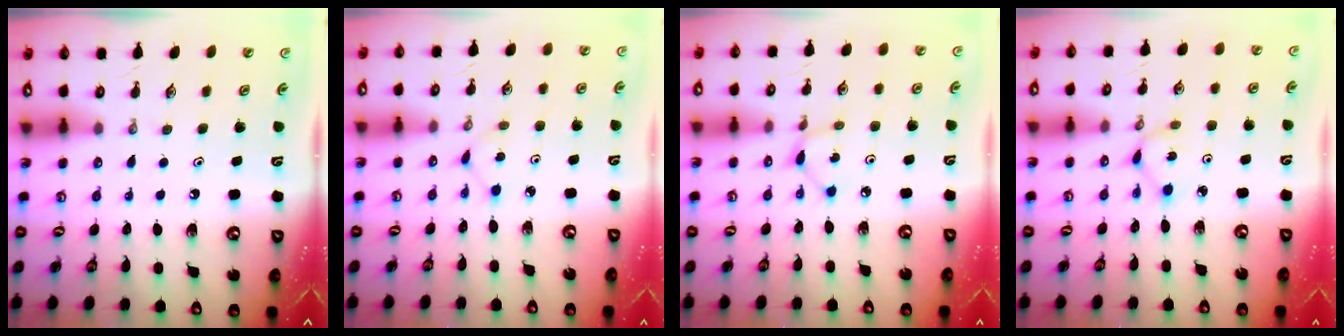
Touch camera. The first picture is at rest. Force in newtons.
{"total": 1.8, "press": 1.7, "slide": 0.2}
{"total": 2.5, "press": 2.5, "slide": 0.1}
{"total": 2.6, "press": 2.6, "slide": 0.1}